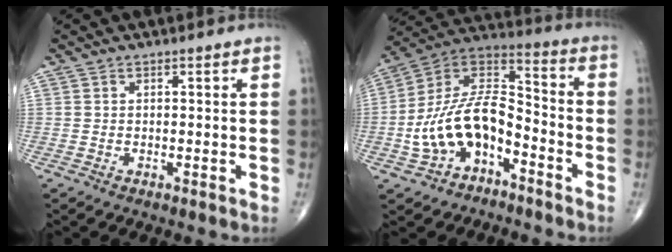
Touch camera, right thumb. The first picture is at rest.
{"total": 16.3, "force": [-6.2, 9.3, 11.8], "torque": [-0.207, 0.075, -0.117]}